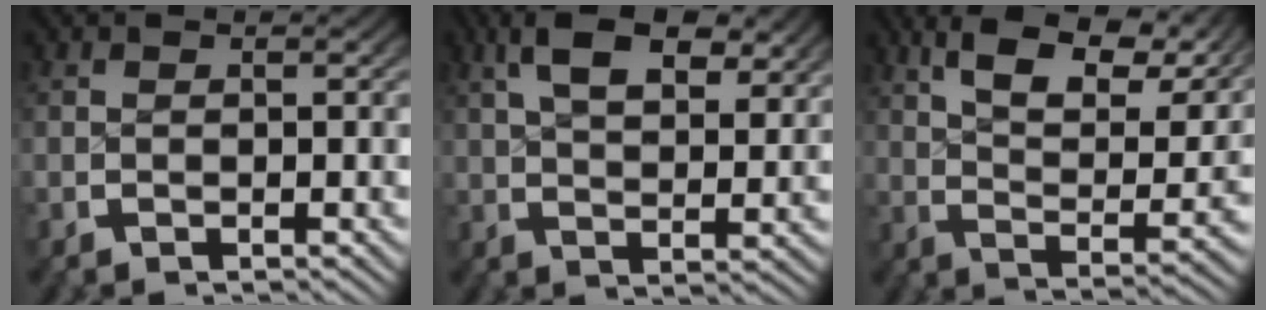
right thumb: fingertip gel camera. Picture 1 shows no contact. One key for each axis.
{"total": 6.7, "fx": 3.9, "fy": 2.7, "fz": 4.7, "tx": -0.064, "ty": 0.009, "tz": 0.062}
{"total": 13.3, "fx": 6.3, "fy": 6.4, "fz": 9.8, "tx": -0.151, "ty": 0.019, "tz": 0.086}